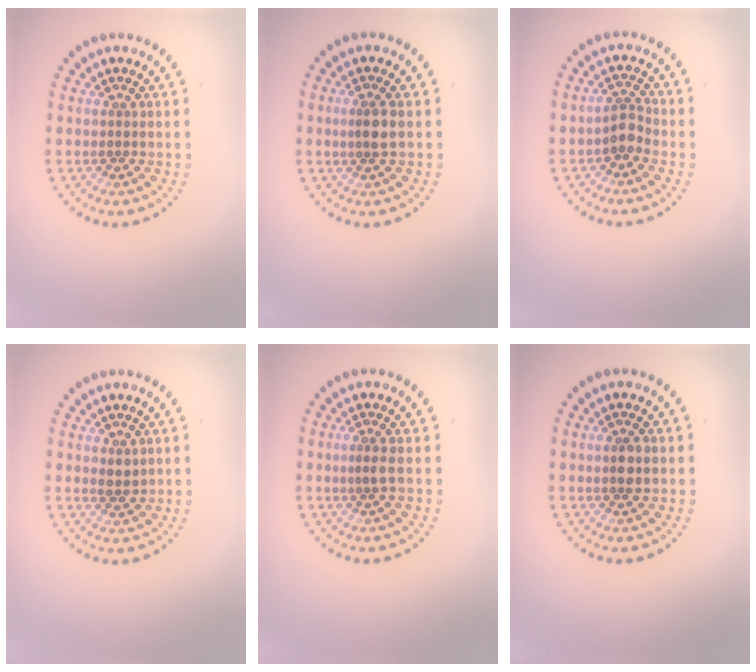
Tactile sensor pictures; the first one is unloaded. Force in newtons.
{"total": 1.9, "press": 1.7, "slide": 0.9}
{"total": 2.1, "press": 1.7, "slide": 1.2}
{"total": 1.1, "press": 1.1, "slide": 0.4}
{"total": 1.1, "press": 0.7, "slide": 0.8}
{"total": 1.6, "press": 1.5, "slide": 0.5}